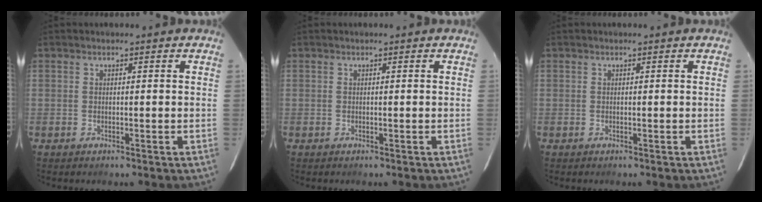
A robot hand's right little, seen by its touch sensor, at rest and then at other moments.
{"total": 0.0}
{"total": 0.0}